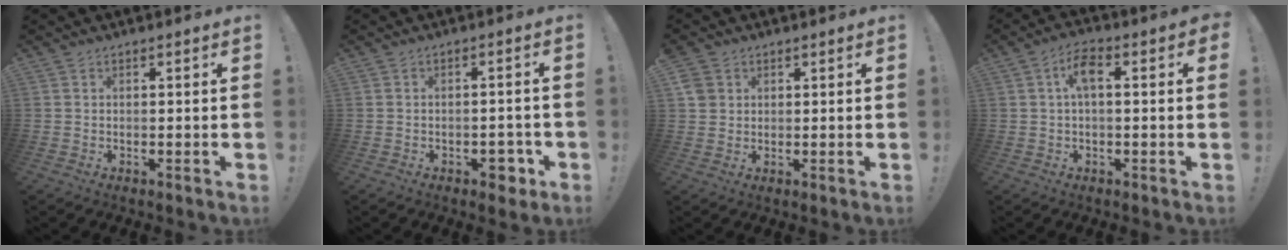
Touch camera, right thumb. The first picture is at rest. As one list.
[{"total": 4.4, "force": [-2.1, 2.8, 2.7], "torque": [-0.026, 0.015, -0.033]}, {"total": 3.8, "force": [1.8, 3.1, 1.3], "torque": [-0.014, -0.002, 0.036]}, {"total": 6.0, "force": [0.8, 2.3, 5.5], "torque": [-0.100, 0.010, 0.013]}]